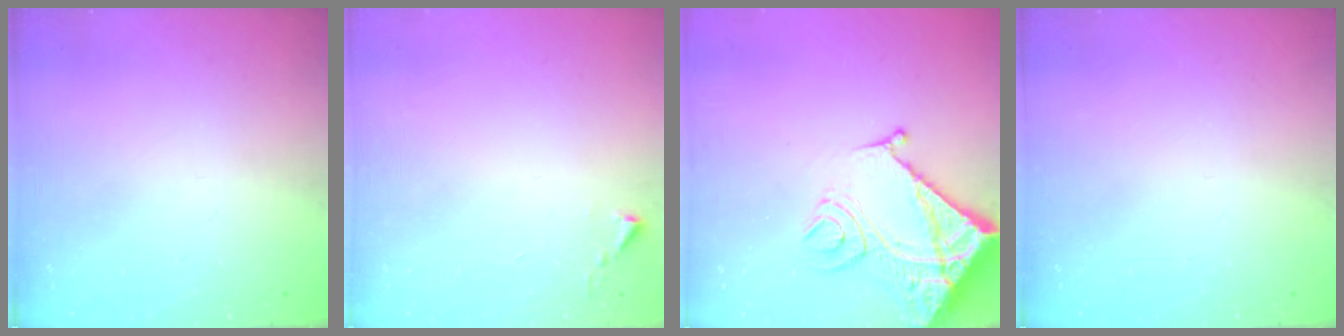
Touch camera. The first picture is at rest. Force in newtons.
{"total": 1.1, "press": 1.1, "slide": 0.1}
{"total": 16.5, "press": 16.4, "slide": 2.0}
{"total": 0.0}